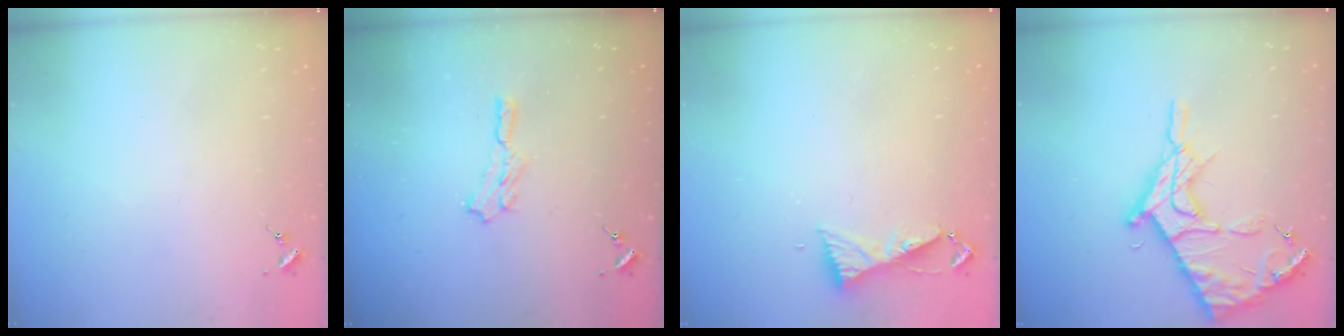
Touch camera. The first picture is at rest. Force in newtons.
{"total": 5.0, "press": 5.0, "slide": 0.8}
{"total": 6.0, "press": 5.9, "slide": 0.7}
{"total": 16.8, "press": 16.8, "slide": 1.3}